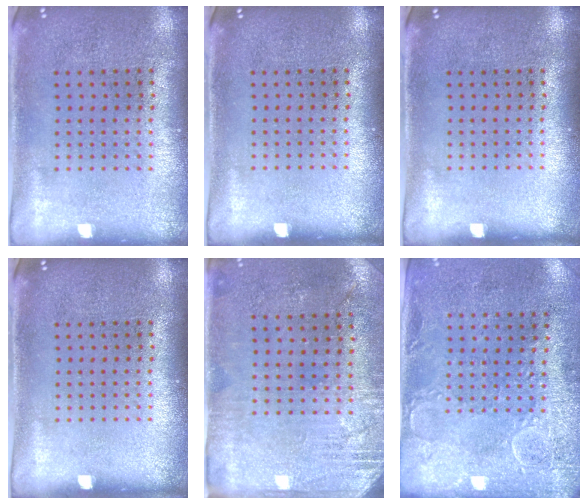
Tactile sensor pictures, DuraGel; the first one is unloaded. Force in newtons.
{"total": 0.0}
{"total": 0.0}
{"total": 0.0}
{"total": 2.8, "press": 2.5, "slide": 1.4}
{"total": 2.9, "press": 2.3, "slide": 1.8}